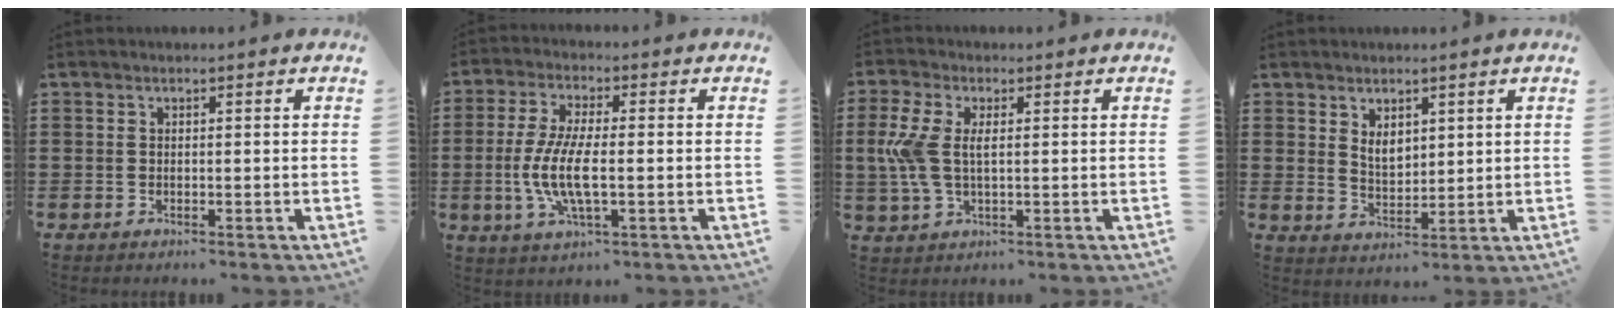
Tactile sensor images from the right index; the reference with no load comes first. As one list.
[{"total": 8.1, "force": [-1.7, 2.6, 7.5], "torque": [-0.171, -0.012, -0.037]}, {"total": 6.5, "force": [0.9, 3.1, 5.7], "torque": [-0.147, -0.003, 0.006]}, {"total": 3.4, "force": [1.9, 2.0, 1.9], "torque": [-0.035, 0.002, 0.033]}]